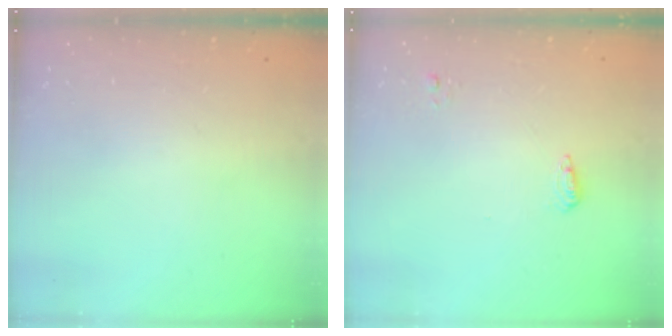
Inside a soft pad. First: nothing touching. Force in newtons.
{"total": 5.2, "press": 5.1, "slide": 1.0}